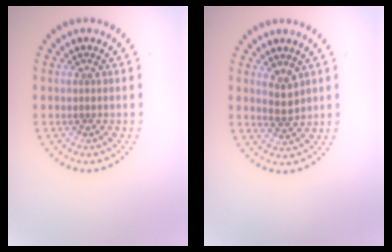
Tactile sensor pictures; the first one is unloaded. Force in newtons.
{"total": 1.9, "press": 1.7, "slide": 0.8}